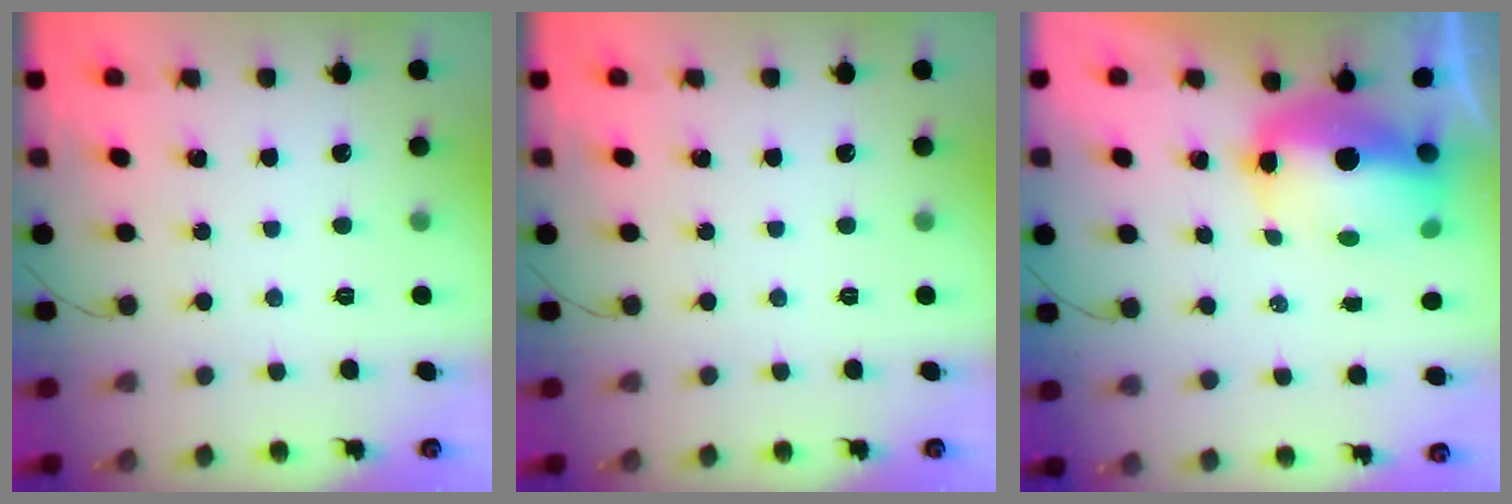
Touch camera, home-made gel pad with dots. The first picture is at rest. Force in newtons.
{"total": 0.0}
{"total": 13.6, "press": 13.4, "slide": 2.8}